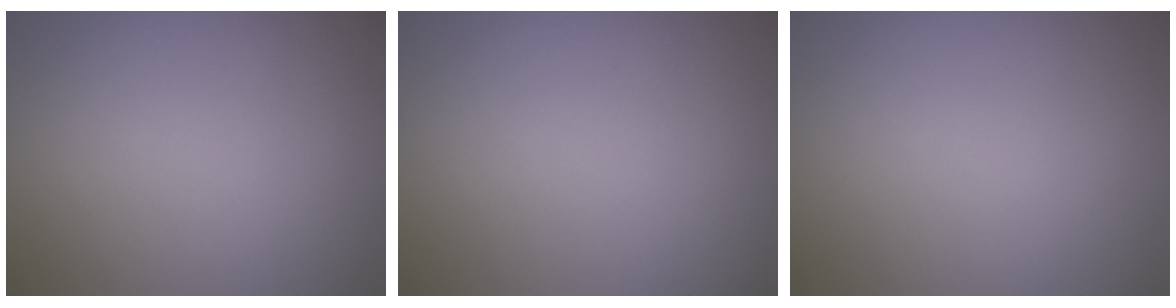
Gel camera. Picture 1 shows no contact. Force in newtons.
{"total": 0.0}
{"total": 0.0}